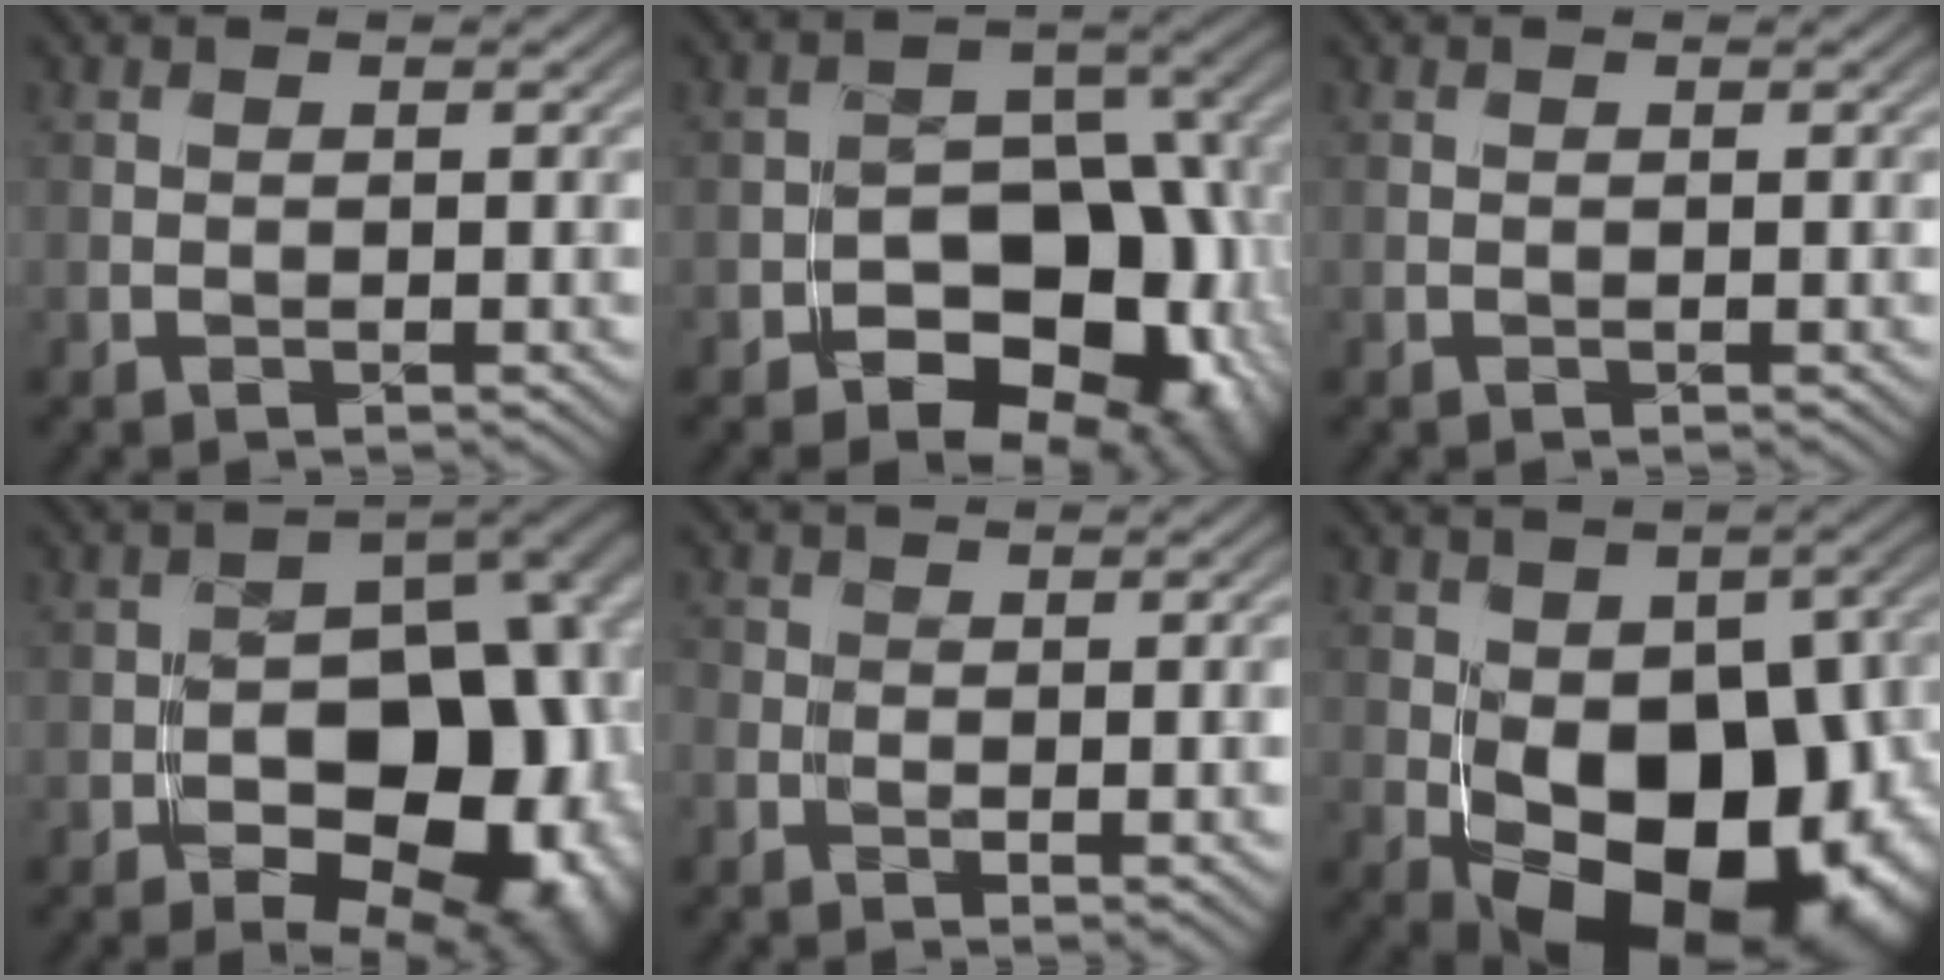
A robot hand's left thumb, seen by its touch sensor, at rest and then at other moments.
{"total": 14.8, "force": [-5.8, 10.3, 9.0], "torque": [-0.092, -0.006, -0.080]}
{"total": 0.0}
{"total": 18.8, "force": [-6.5, 12.7, 12.3], "torque": [-0.103, 0.006, -0.082]}
{"total": 5.3, "force": [-2.1, 2.9, 3.8], "torque": [-0.040, -0.010, -0.025]}
{"total": 17.3, "force": [-4.2, 10.8, 12.9], "torque": [-0.160, -0.033, -0.041]}